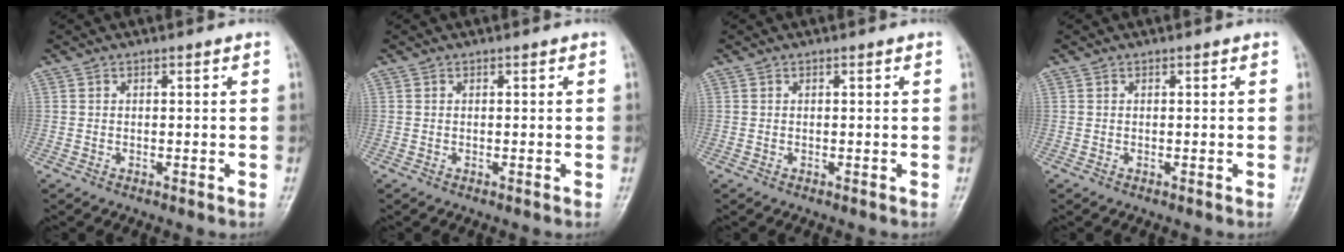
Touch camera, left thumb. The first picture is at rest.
{"total": 0.0}
{"total": 0.0}
{"total": 0.0}